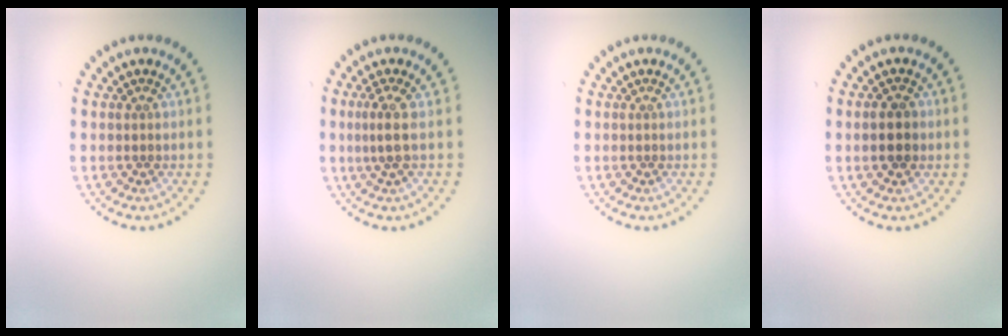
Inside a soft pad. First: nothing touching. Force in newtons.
{"total": 1.9, "press": 1.4, "slide": 1.2}
{"total": 0.0}
{"total": 2.3, "press": 2.3, "slide": 0.2}